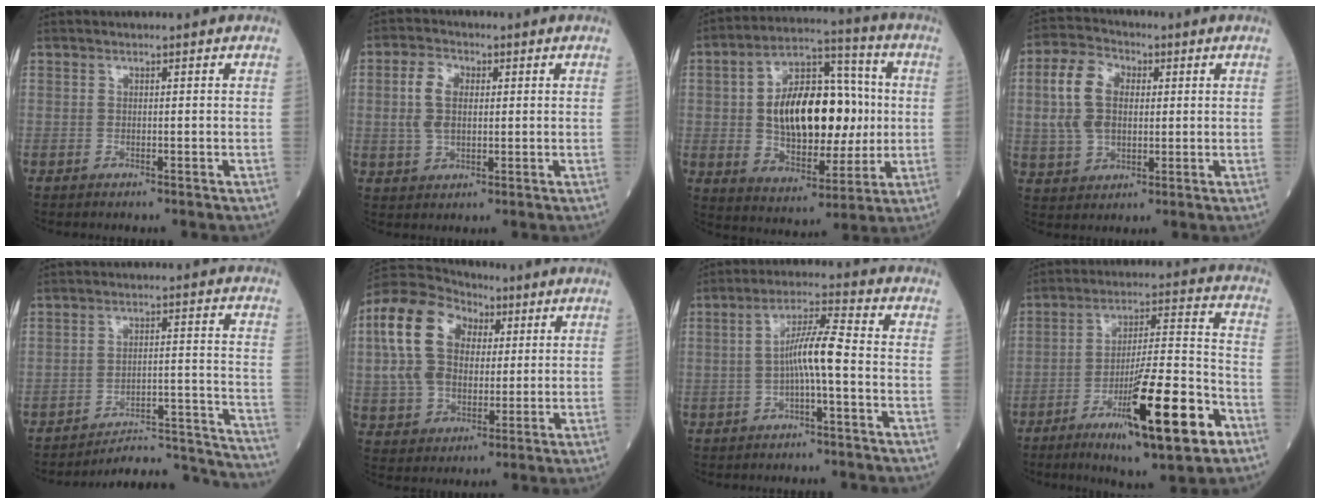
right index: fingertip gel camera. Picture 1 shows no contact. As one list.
[{"total": 5.4, "force": [1.0, 3.4, 4.1], "torque": [-0.097, 0.012, 0.023]}, {"total": 18.3, "force": [1.2, 9.3, 15.7], "torque": [-0.274, 0.028, 0.025]}, {"total": 9.2, "force": [1.8, 6.1, 6.6], "torque": [-0.154, 0.024, 0.039]}, {"total": 14.2, "force": [-14.2, -0.3, 0.1], "torque": [0.017, 0.039, -0.190]}, {"total": 14.4, "force": [4.2, 9.9, 9.6], "torque": [-0.226, 0.044, 0.078]}, {"total": 6.3, "force": [-1.0, 0.2, 6.2], "torque": [-0.113, 0.016, -0.018]}, {"total": 17.7, "force": [-8.5, 1.7, 15.4], "torque": [-0.250, -0.014, -0.131]}]